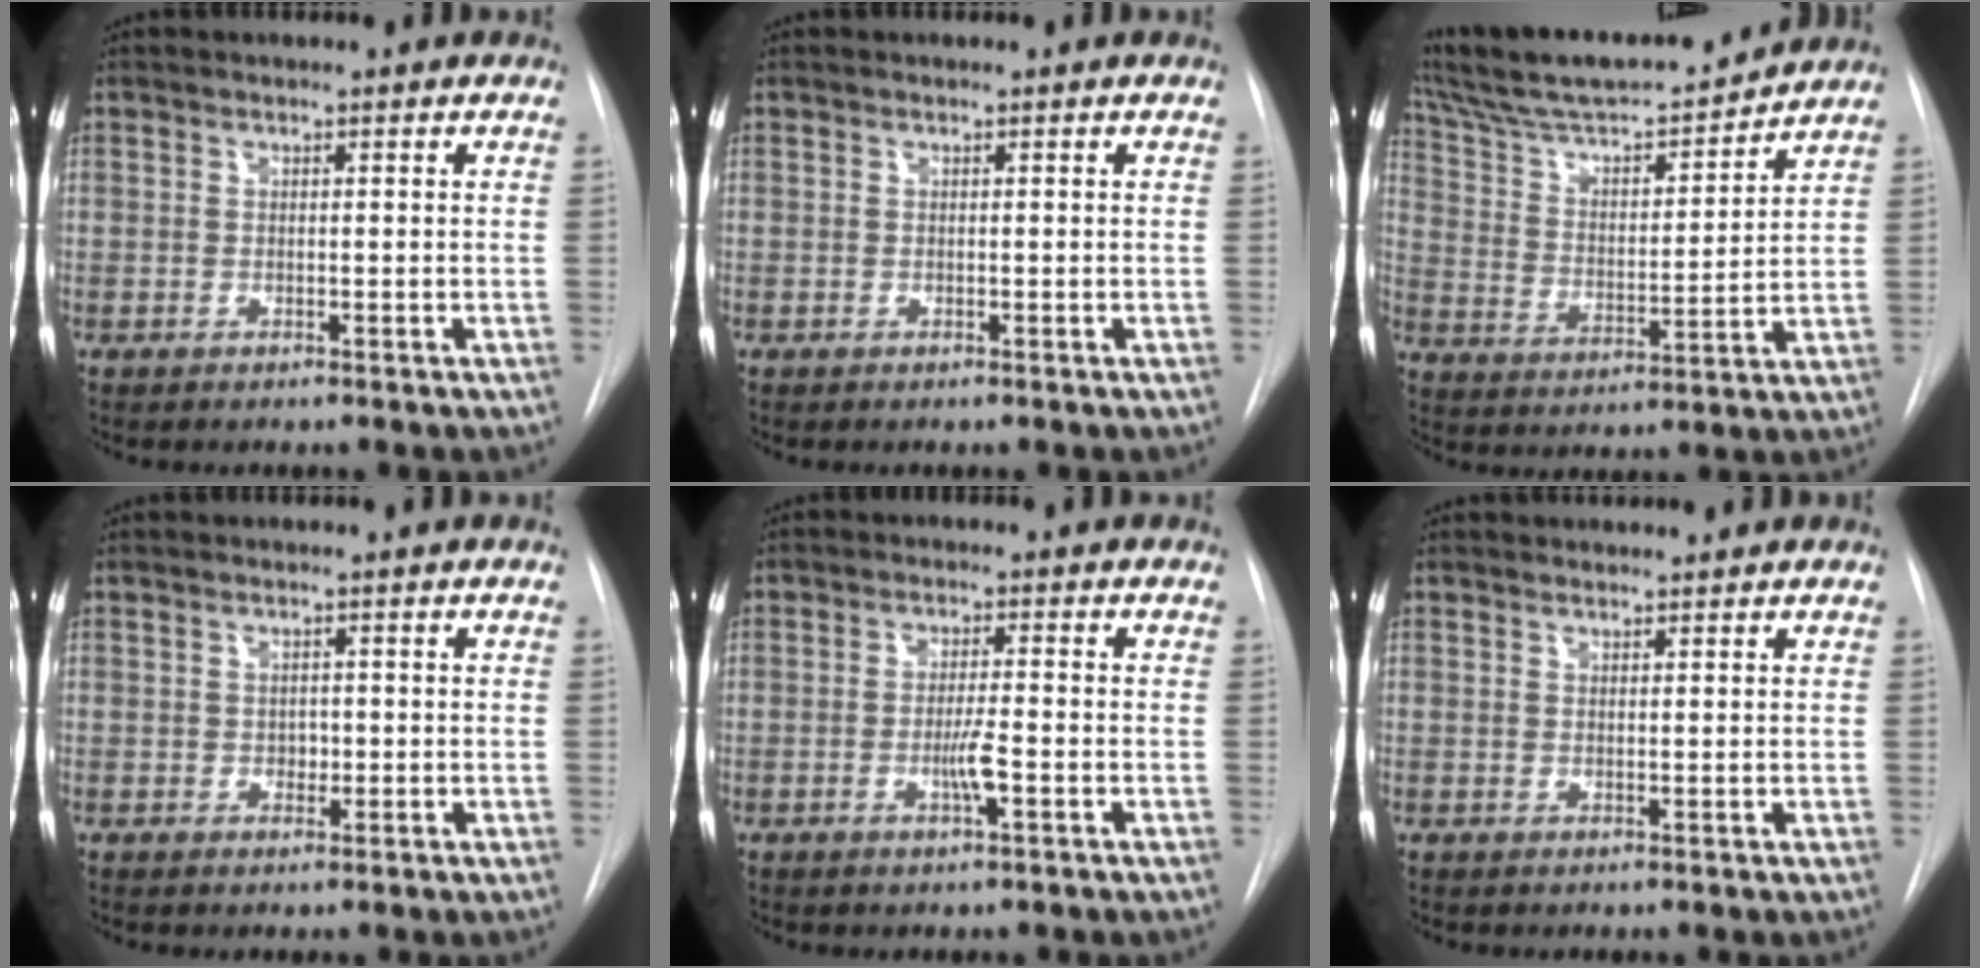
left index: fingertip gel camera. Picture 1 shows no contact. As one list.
[{"total": 0.0}, {"total": 19.3, "force": [17.3, 2.3, 8.2], "torque": [-0.147, 0.014, 0.289]}, {"total": 1.0, "force": [0.0, 0.9, 0.5], "torque": [-0.006, 0.001, 0.000]}, {"total": 3.1, "force": [-1.1, 0.1, 2.9], "torque": [-0.056, -0.002, -0.021]}, {"total": 1.4, "force": [1.4, 0.1, -0.1], "torque": [-0.005, 0.012, 0.027]}]